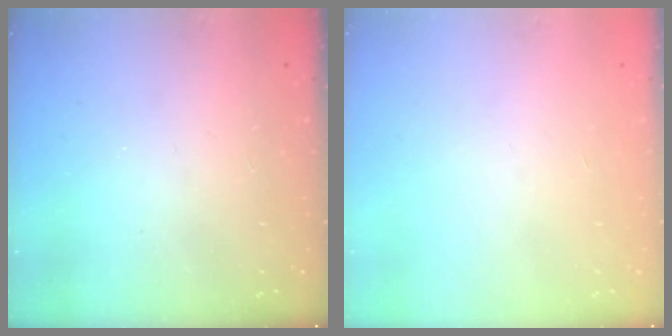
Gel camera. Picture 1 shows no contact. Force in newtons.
{"total": 0.0}